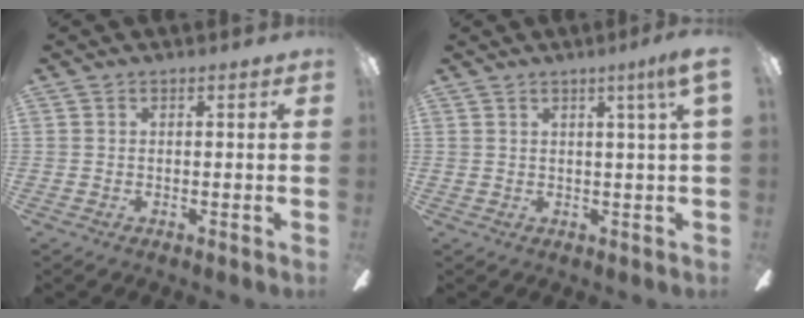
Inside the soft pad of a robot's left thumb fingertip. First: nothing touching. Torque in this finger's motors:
{"motor_torque": [-0.21, 0.01, 0.45, -0.59, 0.01]}